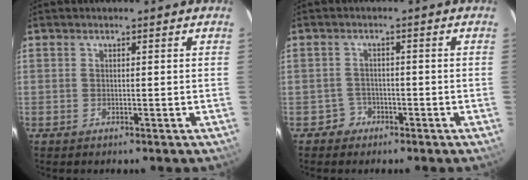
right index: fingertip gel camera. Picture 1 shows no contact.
{"total": 2.8, "force": [-1.6, 2.2, -0.6], "torque": [0.012, 0.015, -0.026]}